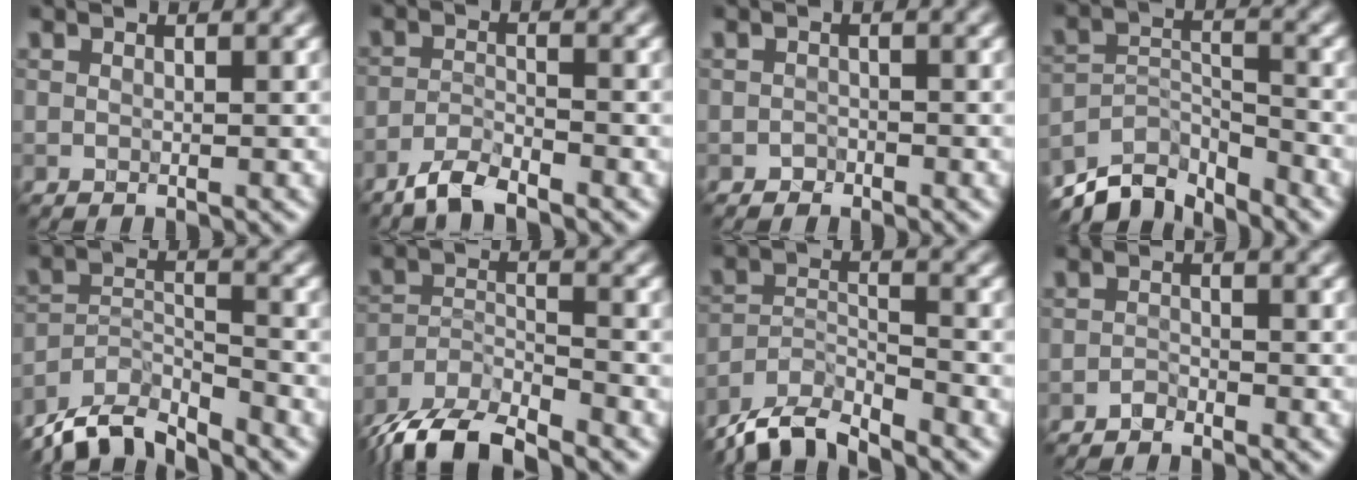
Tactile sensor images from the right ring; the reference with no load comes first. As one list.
[{"total": 3.2, "force": [-3.1, 0.4, 1.0], "torque": [-0.021, 0.001, -0.062]}, {"total": 1.3, "force": [-1.1, 0.3, -0.6], "torque": [0.014, 0.002, -0.012]}, {"total": 6.4, "force": [-5.8, 2.2, 1.8], "torque": [-0.032, -0.009, -0.105]}, {"total": 6.7, "force": [-6.3, 1.4, 1.7], "torque": [-0.033, -0.010, -0.115]}, {"total": 8.3, "force": [-7.5, 2.1, 2.9], "torque": [-0.059, -0.009, -0.132]}, {"total": 6.1, "force": [-5.9, 1.0, 1.4], "torque": [-0.028, -0.008, -0.108]}, {"total": 1.4, "force": [-1.3, 0.1, -0.4], "torque": [0.009, 0.004, -0.020]}]